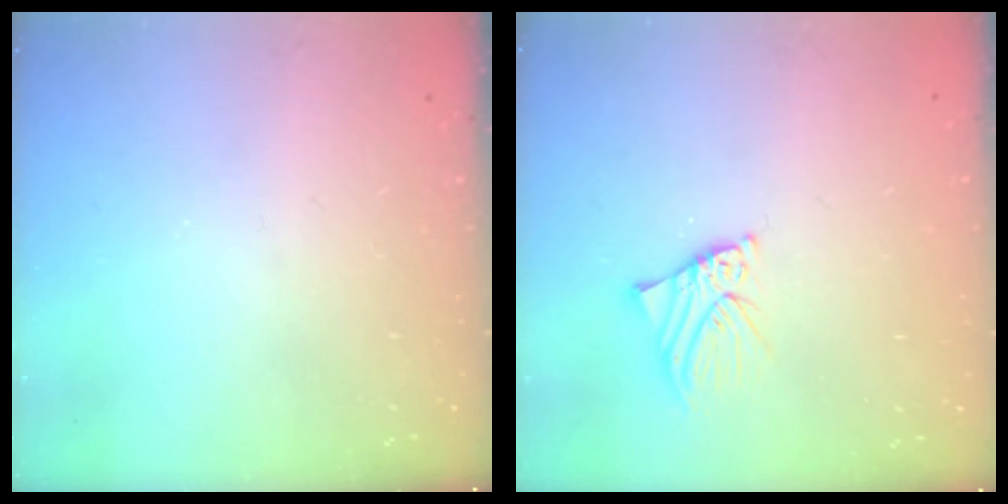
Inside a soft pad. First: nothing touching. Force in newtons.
{"total": 4.7, "press": 4.7, "slide": 0.6}